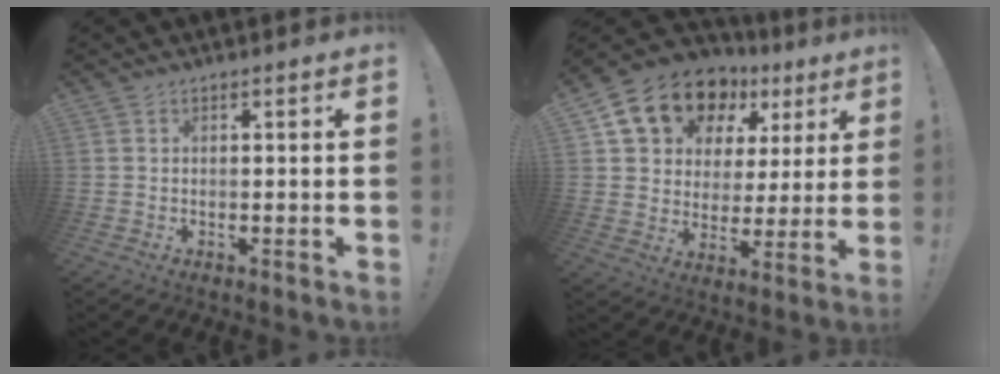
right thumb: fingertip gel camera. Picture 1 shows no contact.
{"total": 16.4, "force": [9.7, 10.7, 7.7], "torque": [-0.128, -0.052, 0.185]}